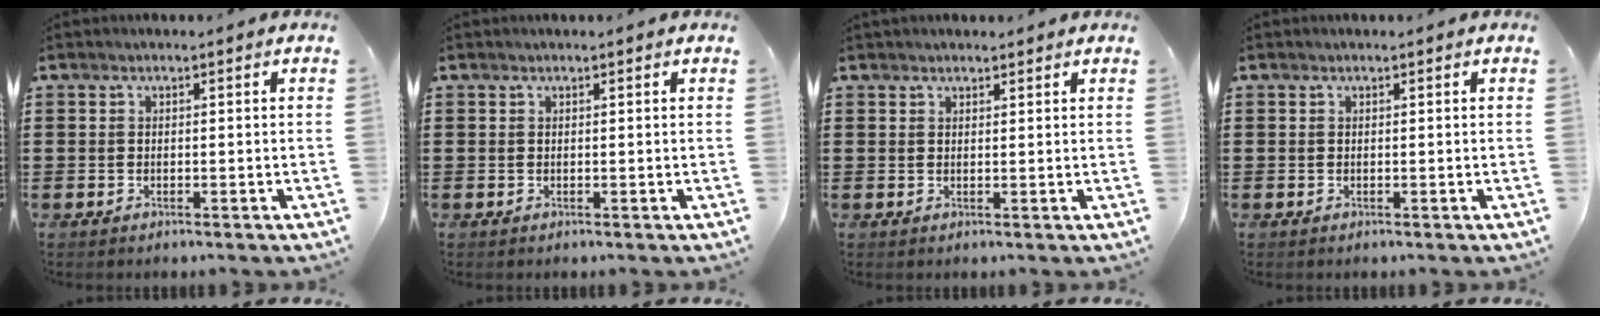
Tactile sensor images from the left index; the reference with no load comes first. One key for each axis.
{"total": 0.0}
{"total": 1.2, "fx": 1.2, "fy": 0.3, "fz": 0.2, "tx": -0.005, "ty": 0.002, "tz": 0.022}
{"total": 0.0}